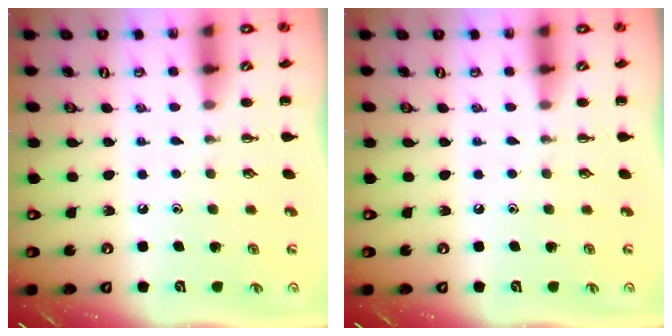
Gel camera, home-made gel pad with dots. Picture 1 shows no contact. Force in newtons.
{"total": 0.0}